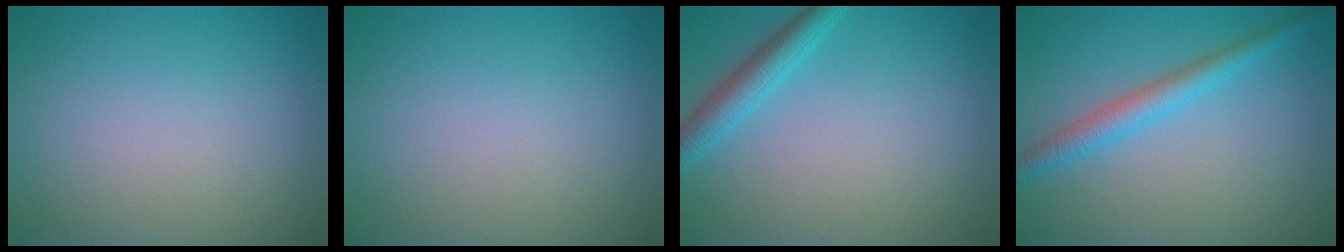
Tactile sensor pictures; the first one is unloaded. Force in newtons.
{"total": 0.0}
{"total": 2.9, "press": 2.9, "slide": 0.1}
{"total": 2.9, "press": 2.9, "slide": 0.2}